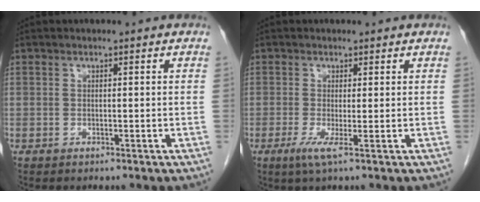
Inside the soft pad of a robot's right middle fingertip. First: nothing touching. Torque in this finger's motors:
{"motor_torque": [0.42, -0.48, 0.22, 0.05]}